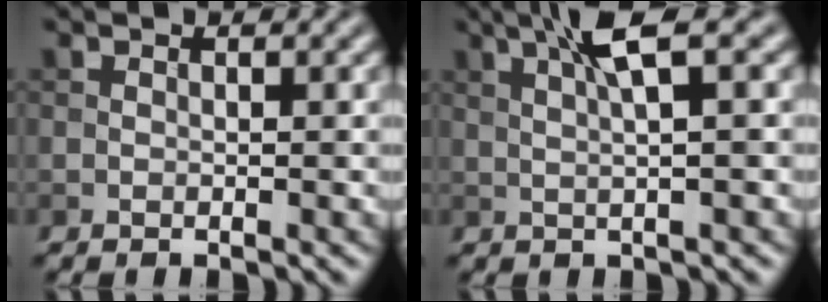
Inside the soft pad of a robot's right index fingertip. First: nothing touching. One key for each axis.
{"total": 4.0, "fx": 1.6, "fy": 0.5, "fz": 3.7, "tx": -0.066, "ty": 0.008, "tz": 0.027}